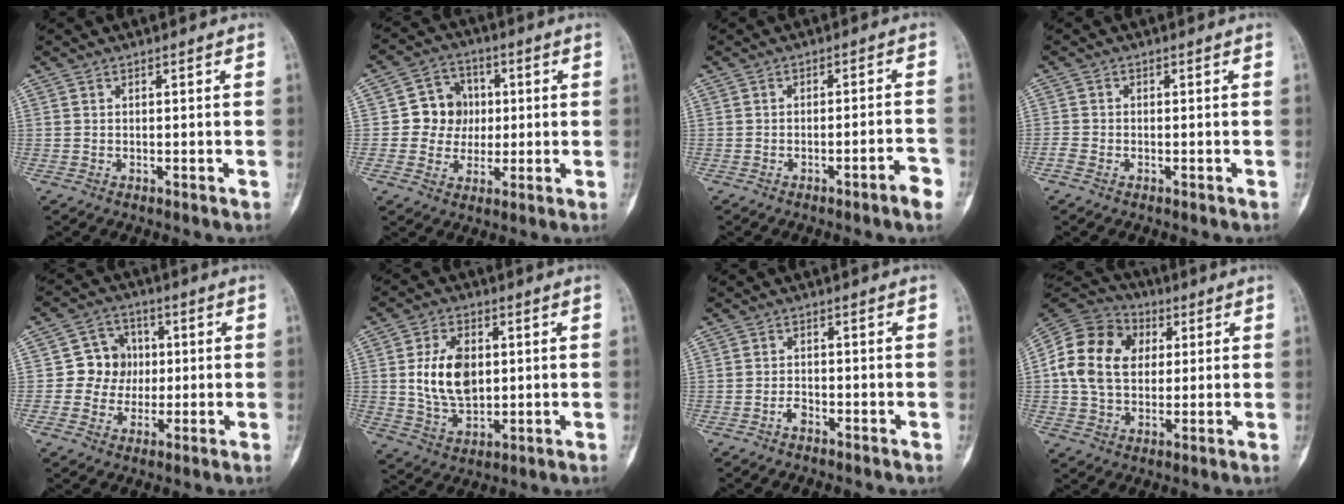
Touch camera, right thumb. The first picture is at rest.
{"total": 8.5, "force": [0.5, 7.9, 2.9], "torque": [0.003, 0.013, 0.003]}
{"total": 4.6, "force": [-2.6, 0.3, 3.7], "torque": [-0.056, 0.022, -0.035]}
{"total": 1.7, "force": [-1.0, 1.0, 0.8], "torque": [-0.020, 0.002, -0.024]}
{"total": 8.1, "force": [0.3, 7.6, 2.7], "torque": [0.005, 0.015, -0.003]}
{"total": 11.6, "force": [1.6, 7.4, 8.8], "torque": [-0.142, -0.010, 0.038]}
{"total": 1.6, "force": [-1.1, 0.8, 0.8], "torque": [-0.015, 0.005, -0.022]}
{"total": 17.2, "force": [2.8, 12.9, 10.9], "torque": [-0.189, 0.016, 0.045]}